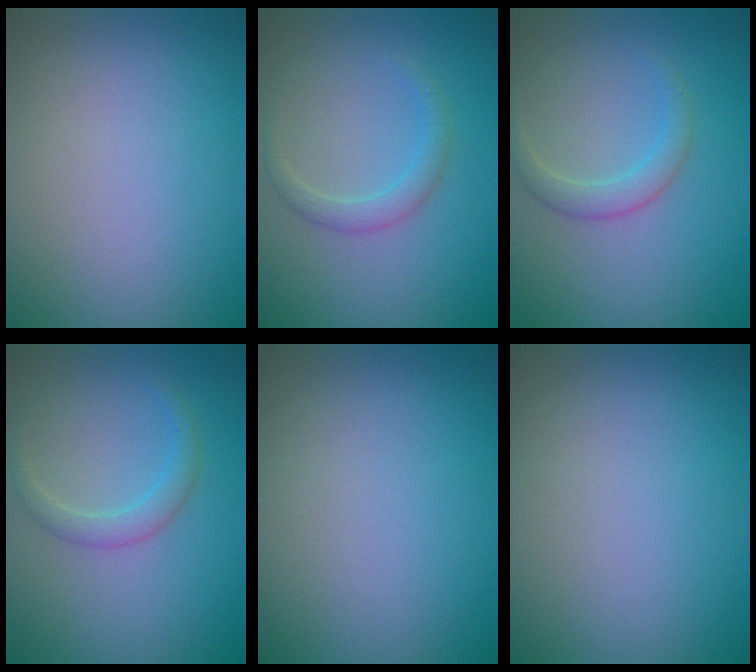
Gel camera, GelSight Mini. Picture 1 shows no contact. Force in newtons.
{"total": 1.7, "press": 1.7, "slide": 0.1}
{"total": 1.9, "press": 1.9, "slide": 0.1}
{"total": 1.7, "press": 1.7, "slide": 0.2}
{"total": 0.0}
{"total": 0.0}